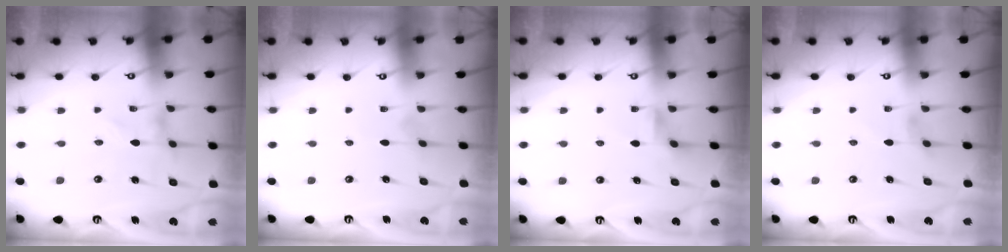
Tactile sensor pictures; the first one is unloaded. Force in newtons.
{"total": 1.2, "press": 1.2, "slide": 0.2}
{"total": 2.2, "press": 2.2, "slide": 0.4}
{"total": 1.3, "press": 1.2, "slide": 0.4}